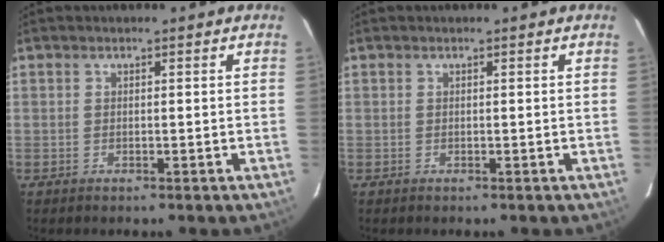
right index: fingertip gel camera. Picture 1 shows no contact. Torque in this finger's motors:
{"motor_torque": [0.00, 0.00, 0.00, 0.00]}